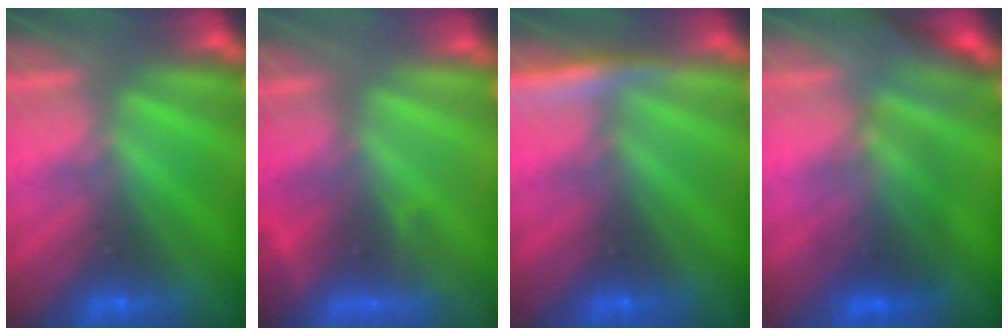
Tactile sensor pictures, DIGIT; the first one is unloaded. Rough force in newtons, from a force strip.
{"total": 5.1}
{"total": 4.9}
{"total": 2.3}